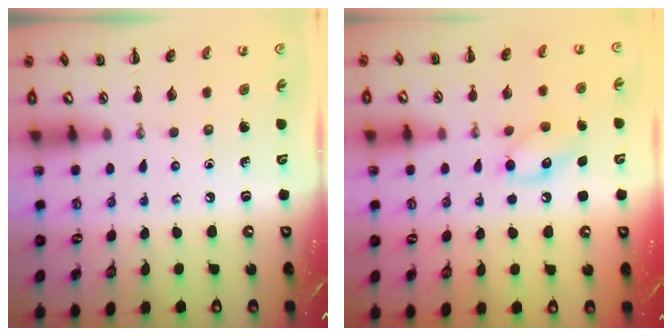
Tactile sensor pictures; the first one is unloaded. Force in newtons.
{"total": 10.2, "press": 10.2, "slide": 0.9}